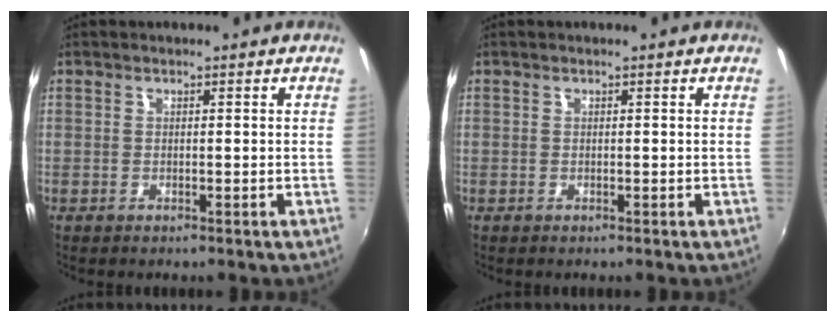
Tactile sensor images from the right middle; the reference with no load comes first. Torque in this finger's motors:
{"motor_torque": [-0.01, -0.01, 0.00, 0.00]}